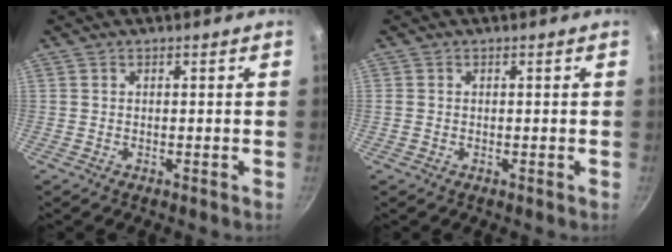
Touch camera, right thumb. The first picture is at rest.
{"total": 0.6, "force": [0.0, 0.6, 0.2], "torque": [-0.005, 0.001, 0.000]}